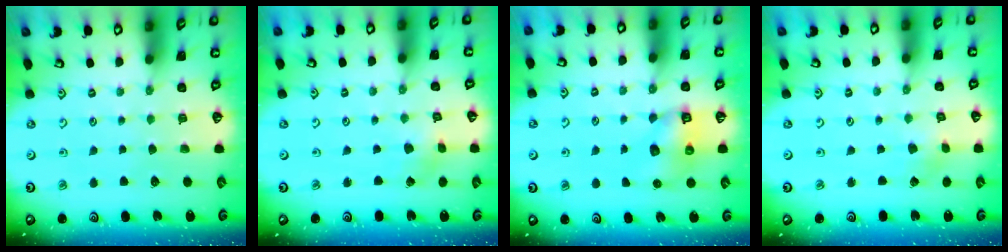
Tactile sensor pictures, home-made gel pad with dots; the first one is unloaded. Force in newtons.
{"total": 2.3, "press": 2.3, "slide": 0.3}
{"total": 7.1, "press": 7.0, "slide": 0.9}
{"total": 1.2, "press": 1.2, "slide": 0.1}